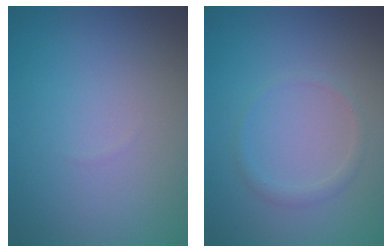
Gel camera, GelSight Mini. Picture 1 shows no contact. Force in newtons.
{"total": 1.1, "press": 1.0, "slide": 0.1}